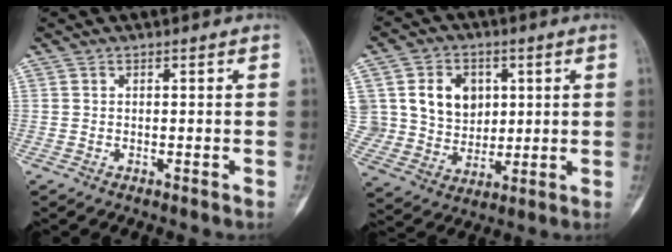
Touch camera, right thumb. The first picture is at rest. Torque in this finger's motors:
{"motor_torque": [0.84, 1.00, 1.31, 0.51, 0.10]}